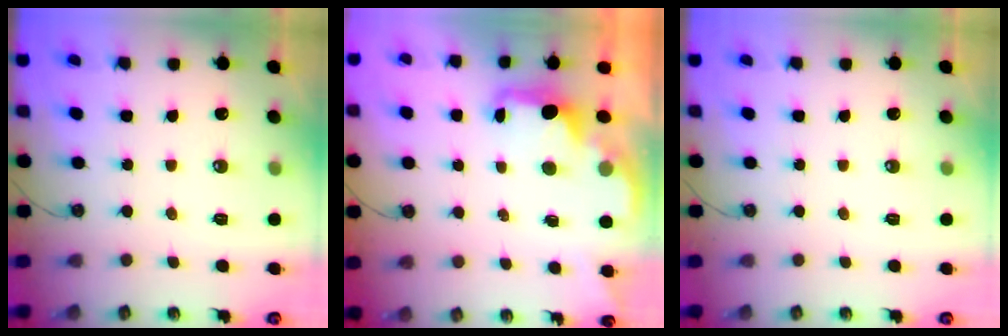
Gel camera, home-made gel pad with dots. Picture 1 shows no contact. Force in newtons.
{"total": 2.2, "press": 2.0, "slide": 0.8}
{"total": 0.0}